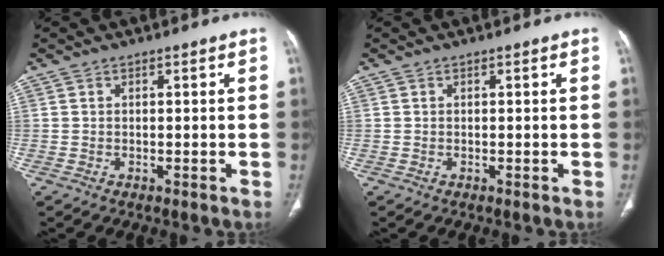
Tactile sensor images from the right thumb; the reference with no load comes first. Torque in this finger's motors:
{"motor_torque": [0.00, 0.00, -0.07, -0.06, 0.00]}